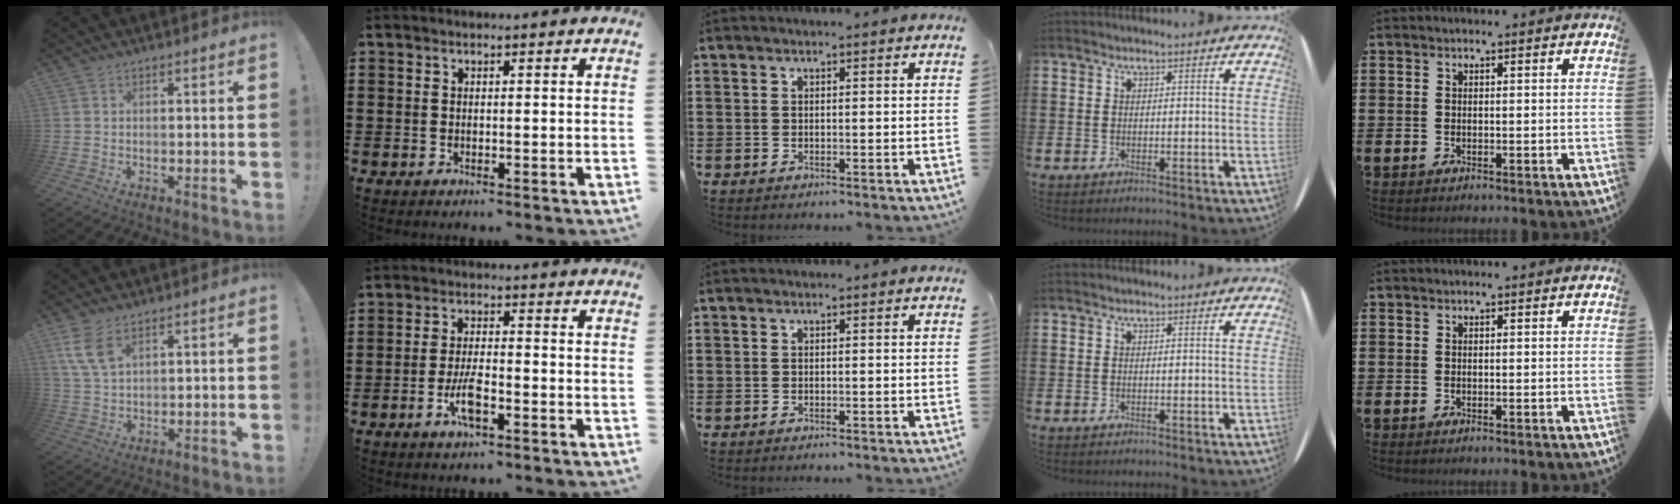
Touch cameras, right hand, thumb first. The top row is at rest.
{"thumb": {"total": 7.5, "force": [4.3, 3.4, 5.1], "torque": [-0.102, -0.014, 0.082]}, "index": {"total": 5.2, "force": [-2.1, 1.4, 4.6], "torque": [-0.097, -0.004, -0.041]}}